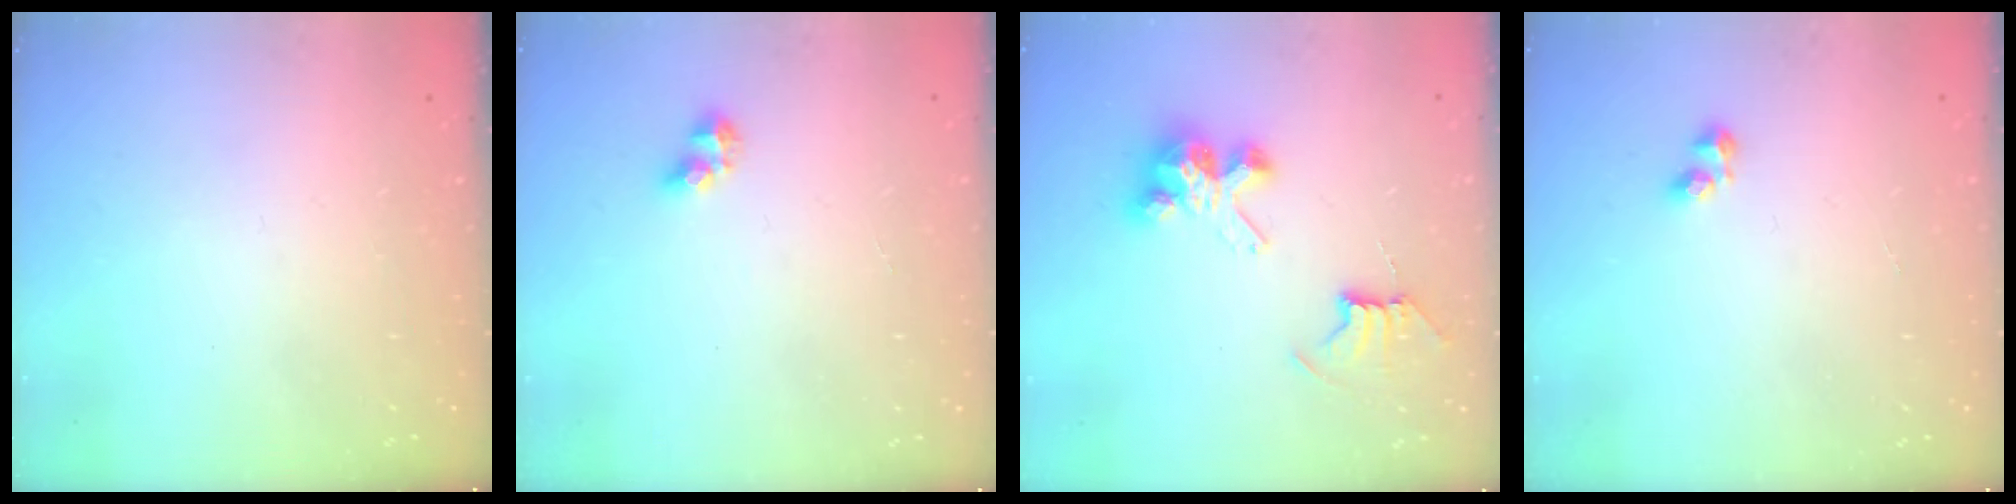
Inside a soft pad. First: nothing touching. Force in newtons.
{"total": 4.9, "press": 4.9, "slide": 0.5}
{"total": 8.1, "press": 8.1, "slide": 0.4}
{"total": 2.5, "press": 2.3, "slide": 0.9}